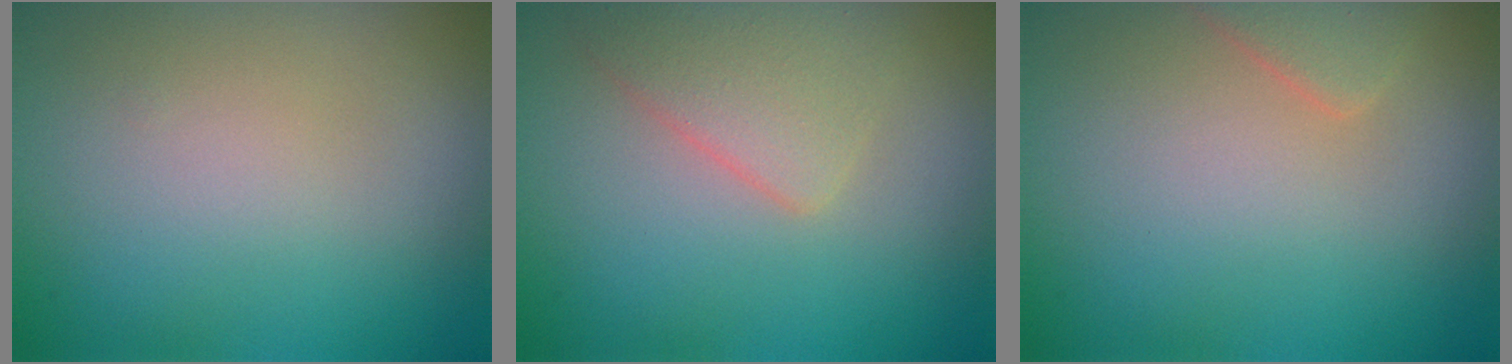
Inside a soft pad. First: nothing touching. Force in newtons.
{"total": 3.2, "press": 3.2, "slide": 0.1}
{"total": 1.8, "press": 1.8, "slide": 0.1}